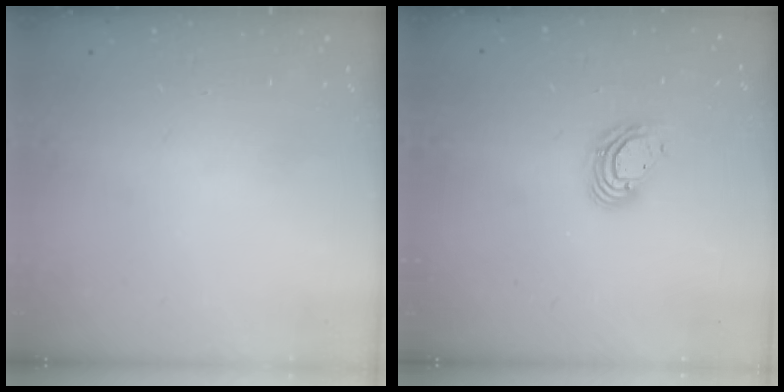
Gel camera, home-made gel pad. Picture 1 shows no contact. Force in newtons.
{"total": 8.7, "press": 8.6, "slide": 1.4}